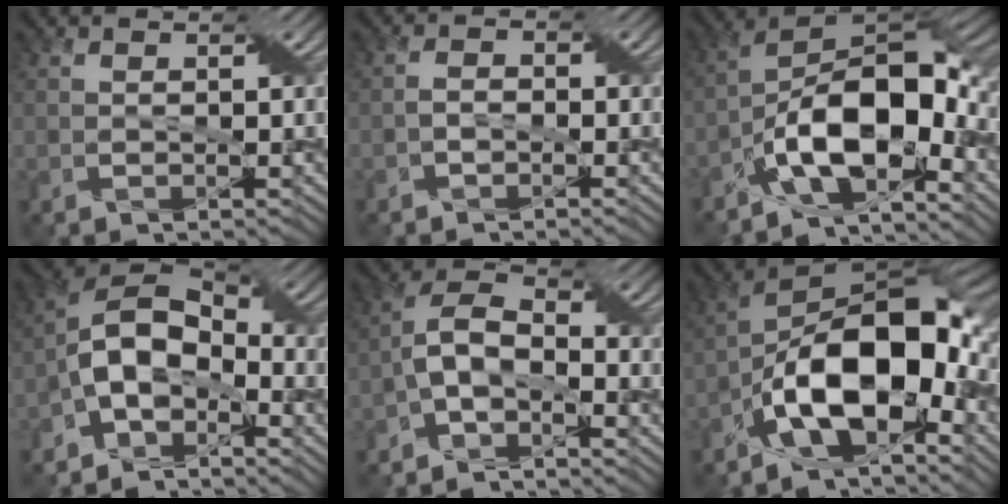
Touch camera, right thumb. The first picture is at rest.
{"total": 1.5, "force": [-0.9, 0.9, 0.9], "torque": [-0.019, 0.006, -0.020]}
{"total": 14.4, "force": [-5.9, 6.5, 11.5], "torque": [-0.195, -0.007, -0.121]}
{"total": 9.7, "force": [-3.8, 5.8, 6.8], "torque": [-0.132, 0.007, -0.090]}
{"total": 6.3, "force": [-2.8, 3.4, 4.5], "torque": [-0.096, 0.015, -0.069]}
{"total": 16.8, "force": [-5.6, 8.1, 13.6], "torque": [-0.230, -0.006, -0.111]}